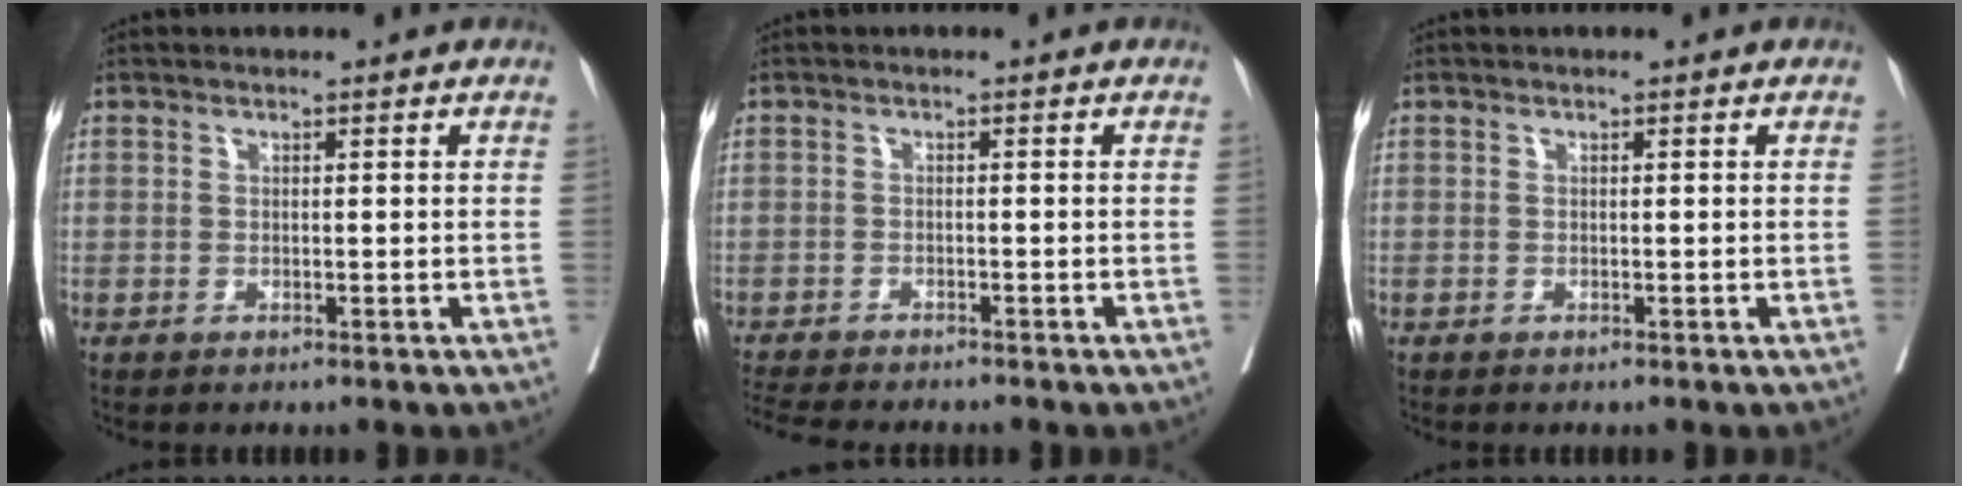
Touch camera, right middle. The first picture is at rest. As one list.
[{"total": 7.7, "force": [-7.0, 0.7, 3.2], "torque": [-0.047, -0.012, -0.109]}, {"total": 0.0}]